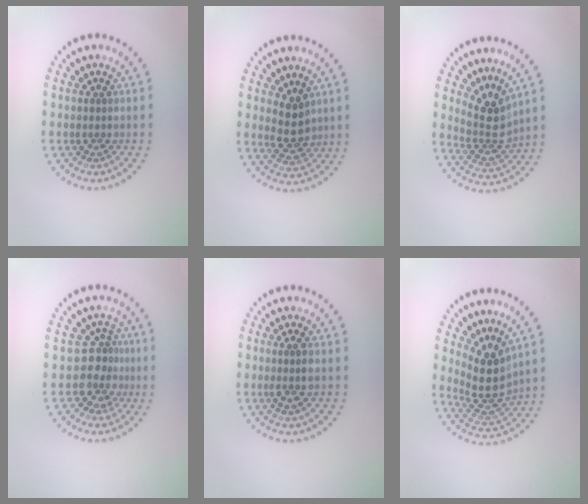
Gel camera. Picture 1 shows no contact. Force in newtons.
{"total": 2.7, "press": 2.5, "slide": 0.9}
{"total": 3.3, "press": 2.4, "slide": 2.3}
{"total": 3.1, "press": 2.2, "slide": 2.1}
{"total": 1.6, "press": 1.3, "slide": 0.9}
{"total": 4.1, "press": 2.9, "slide": 2.8}